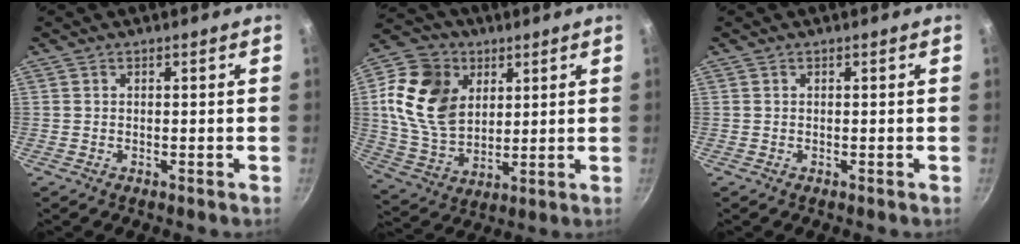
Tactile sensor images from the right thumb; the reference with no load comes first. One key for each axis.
{"total": 17.7, "fx": 5.1, "fy": 13.0, "fz": 10.8, "tx": -0.185, "ty": -0.014, "tz": 0.099}
{"total": 0.0}